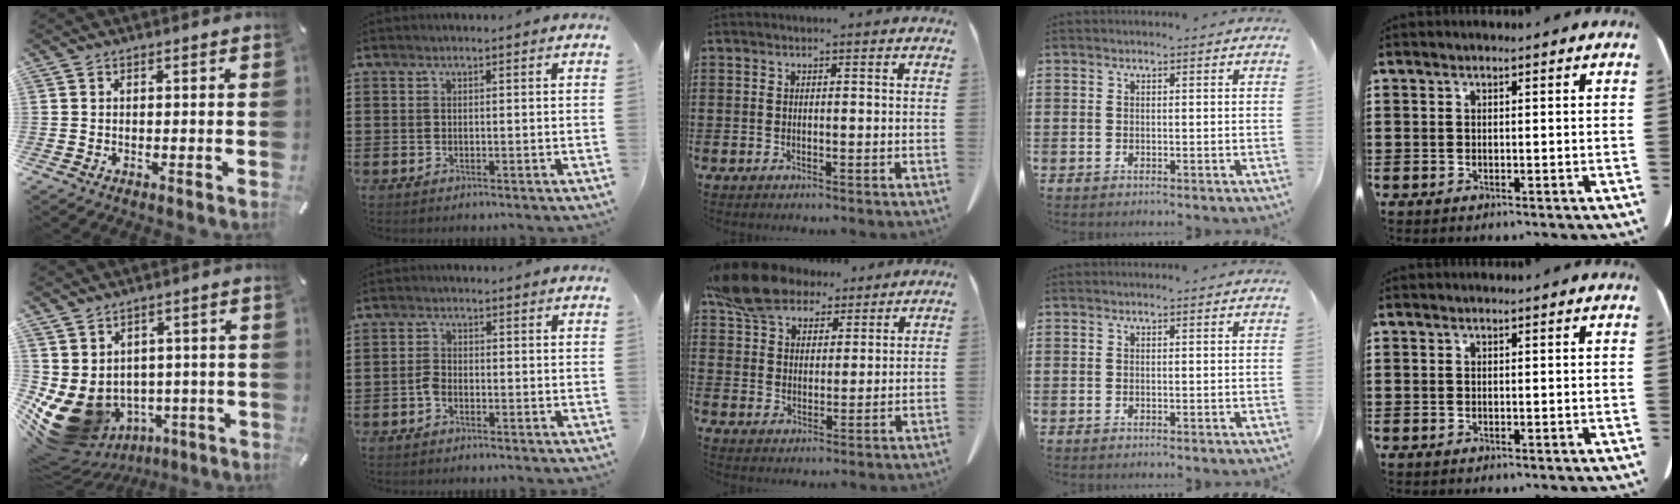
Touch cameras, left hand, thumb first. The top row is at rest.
{"thumb": {"total": 11.9, "force": [-1.6, 10.4, 5.5], "torque": [-0.118, -0.016, -0.015]}, "index": {"total": 2.0, "force": [-0.9, 1.0, 1.4], "torque": [-0.037, 0.002, -0.021]}, "middle": {"total": 10.4, "force": [8.5, 4.5, 3.9], "torque": [-0.105, -0.018, 0.163]}}